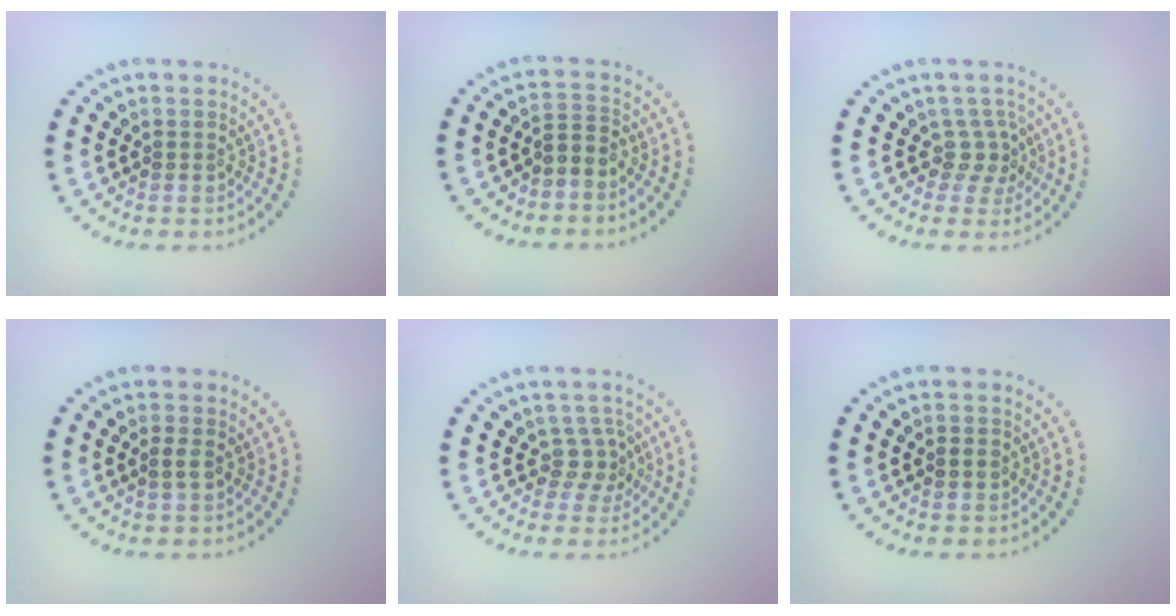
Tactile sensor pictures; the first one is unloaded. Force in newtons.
{"total": 2.1, "press": 1.5, "slide": 1.4}
{"total": 2.0, "press": 1.3, "slide": 1.6}
{"total": 0.9, "press": 0.9, "slide": 0.1}
{"total": 2.0, "press": 1.3, "slide": 1.6}
{"total": 0.9, "press": 0.9, "slide": 0.3}